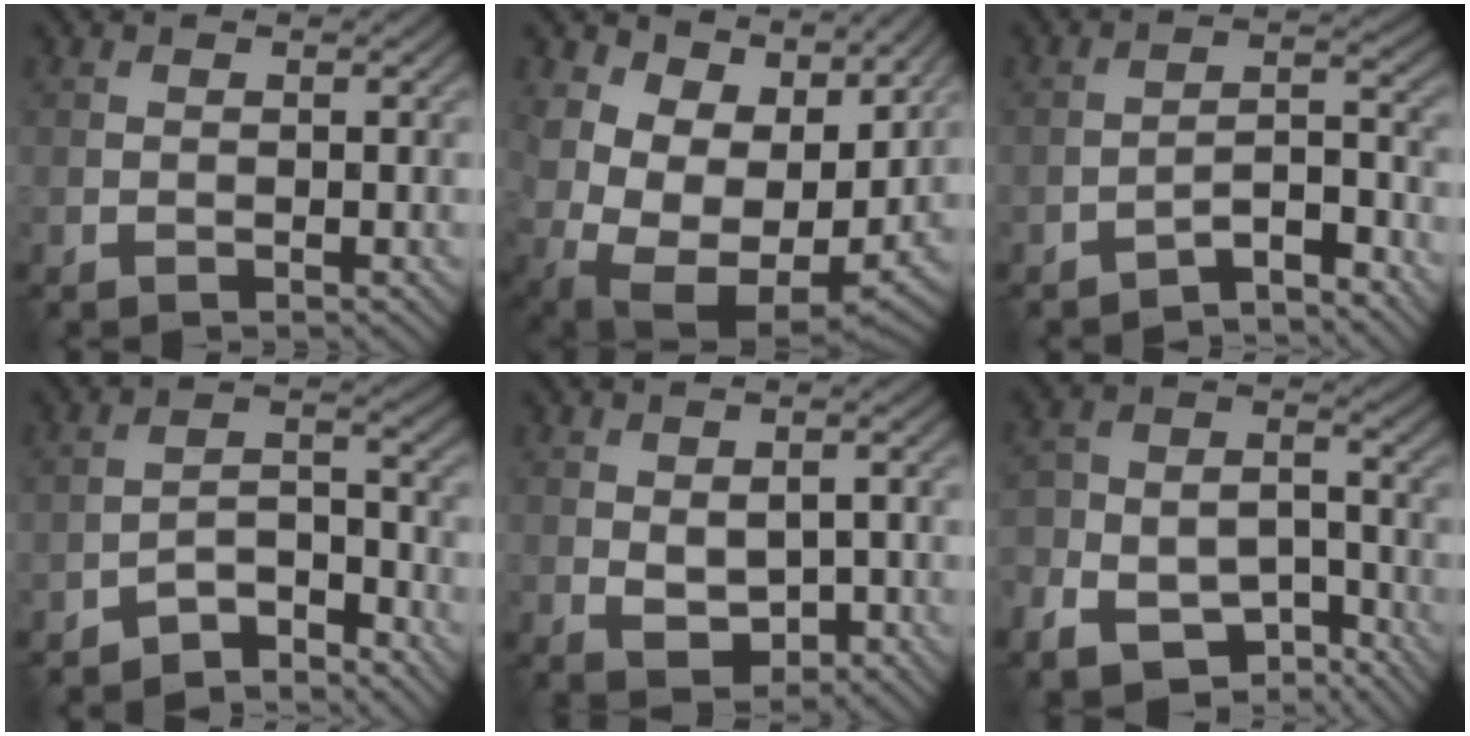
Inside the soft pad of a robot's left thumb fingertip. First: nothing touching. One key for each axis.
{"total": 13.9, "fx": 5.8, "fy": 9.5, "fz": 8.4, "tx": -0.204, "ty": 0.003, "tz": 0.117}
{"total": 4.7, "fx": -3.8, "fy": 0.9, "fz": 2.6, "tx": -0.043, "ty": 0.014, "tz": -0.071}
{"total": 5.4, "fx": -4.6, "fy": 1.7, "fz": 2.3, "tx": -0.037, "ty": 0.010, "tz": -0.093}
{"total": 4.1, "fx": -0.5, "fy": 2.4, "fz": 3.2, "tx": -0.056, "ty": -0.008, "tz": -0.005}
{"total": 11.1, "fx": -7.2, "fy": 6.5, "fz": 5.5, "tx": -0.120, "ty": -0.023, "tz": -0.127}